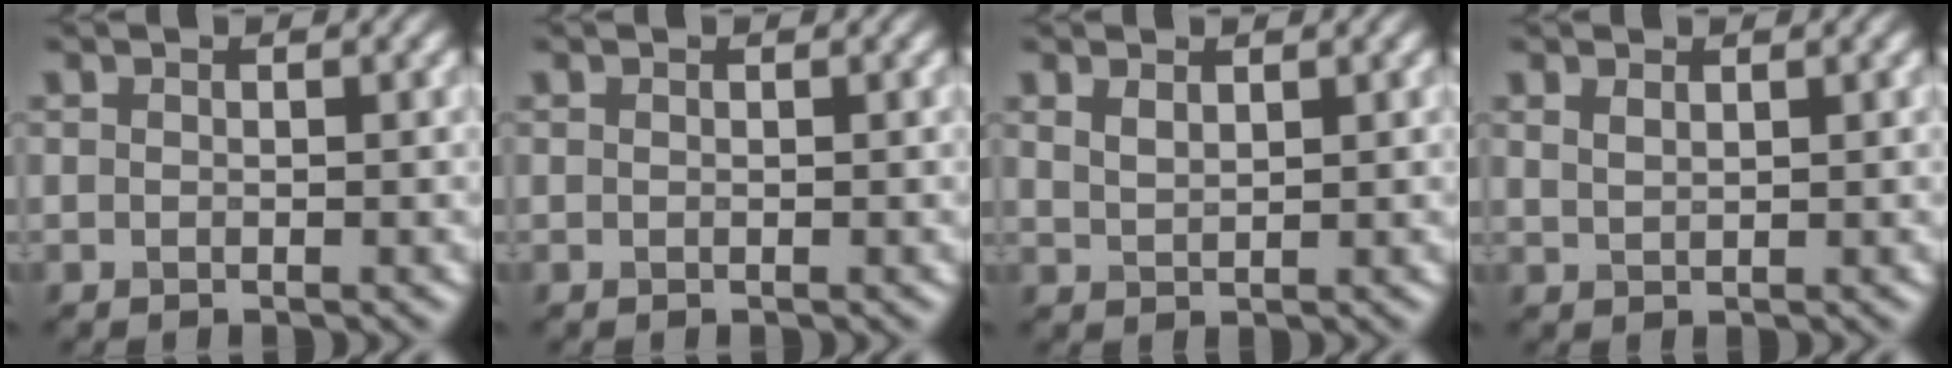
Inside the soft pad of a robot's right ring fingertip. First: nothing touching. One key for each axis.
{"total": 0.0}
{"total": 1.4, "fx": 1.0, "fy": 0.6, "fz": 0.8, "tx": -0.020, "ty": -0.001, "tz": 0.024}
{"total": 1.0, "fx": 0.8, "fy": 0.4, "fz": 0.5, "tx": -0.016, "ty": 0.000, "tz": 0.018}